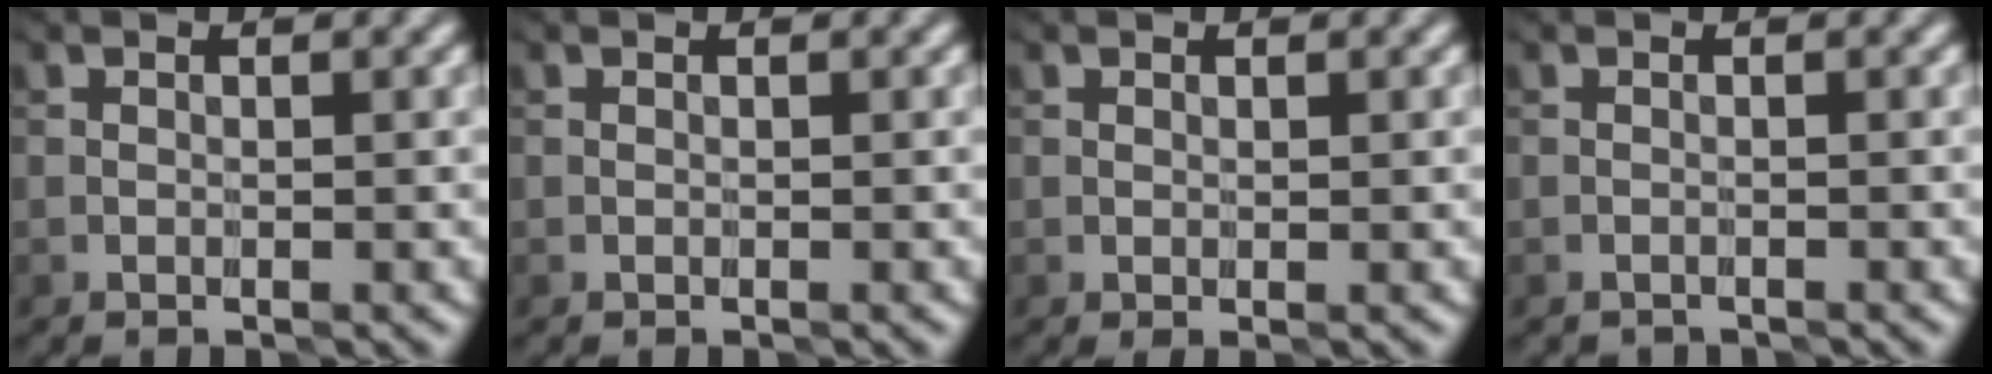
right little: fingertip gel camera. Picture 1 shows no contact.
{"total": 0.0}
{"total": 0.8, "force": [0.2, 0.3, 0.7], "torque": [-0.009, 0.004, 0.005]}
{"total": 0.8, "force": [-0.8, 0.0, -0.1], "torque": [0.004, 0.000, -0.016]}